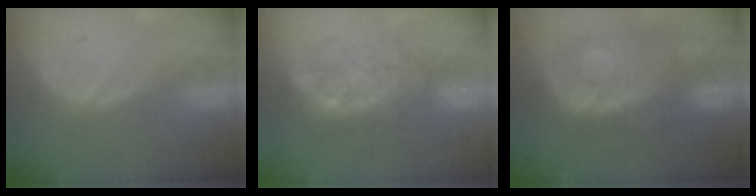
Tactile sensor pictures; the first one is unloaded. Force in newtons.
{"total": 7.6, "press": 7.0, "slide": 3.0}
{"total": 11.2, "press": 9.7, "slide": 5.6}